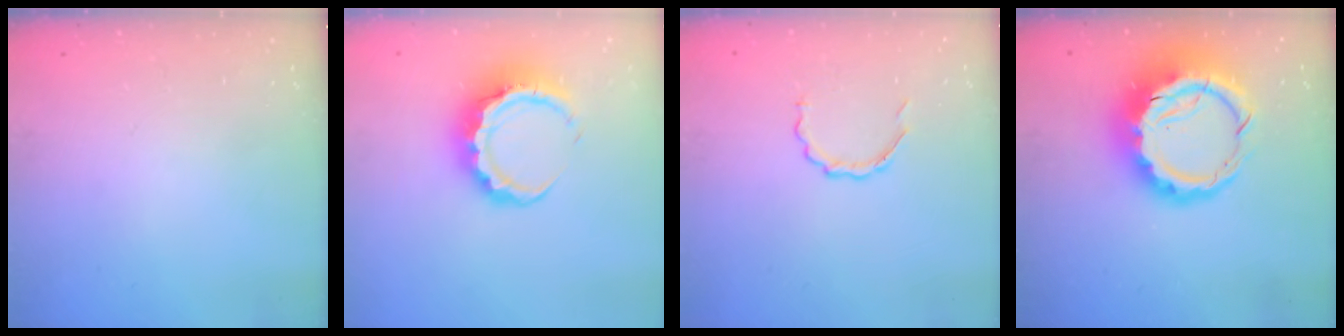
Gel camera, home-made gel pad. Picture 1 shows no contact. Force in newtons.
{"total": 9.7, "press": 9.5, "slide": 1.9}
{"total": 3.7, "press": 3.5, "slide": 1.2}
{"total": 14.6, "press": 14.3, "slide": 3.0}